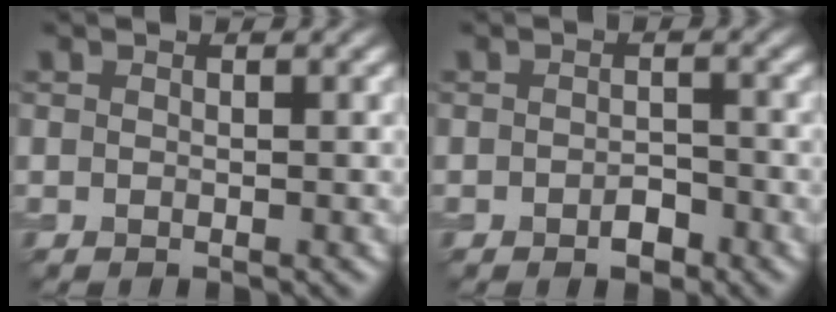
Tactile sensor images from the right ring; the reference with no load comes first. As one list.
[{"total": 1.6, "force": [-0.9, 0.9, 1.0], "torque": [-0.015, 0.000, -0.016]}]